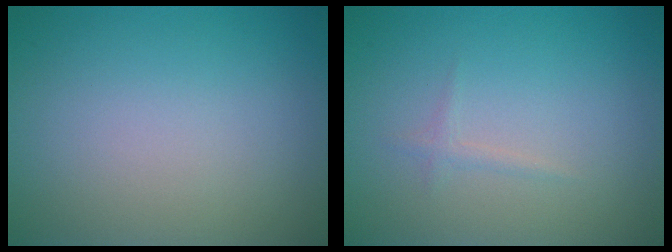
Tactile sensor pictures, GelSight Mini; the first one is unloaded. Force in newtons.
{"total": 0.7, "press": 0.7, "slide": 0.0}